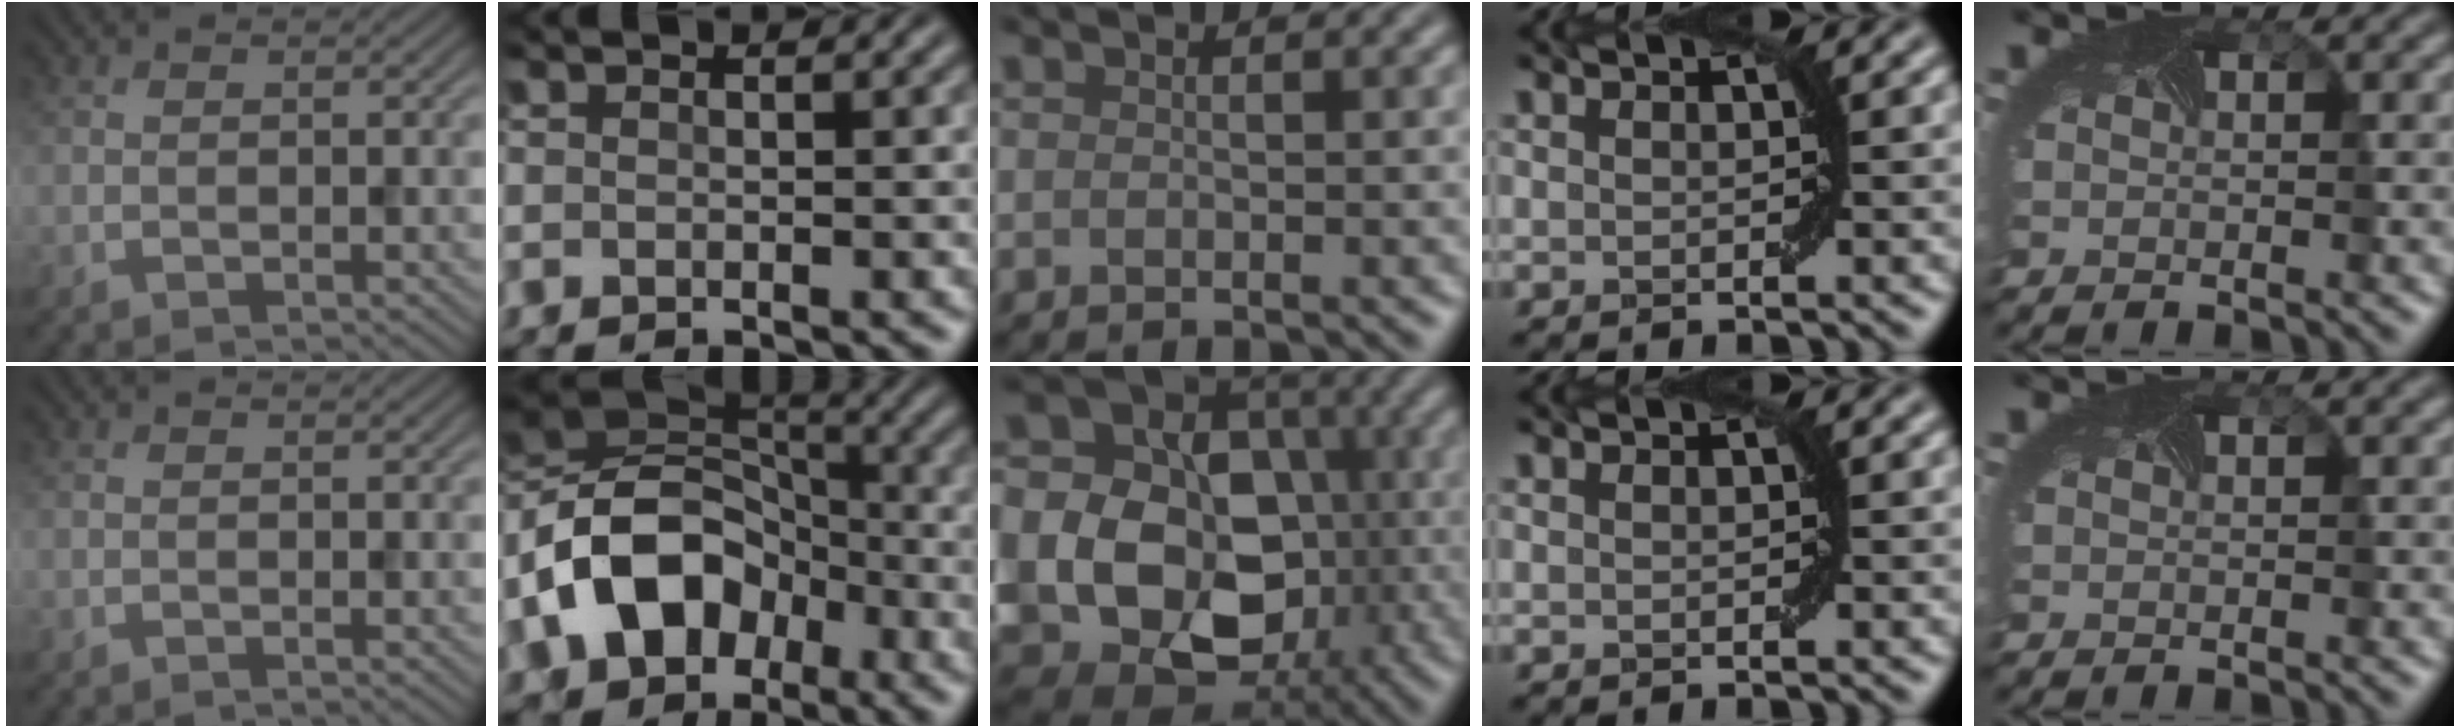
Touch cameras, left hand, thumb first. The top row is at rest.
{"index": {"total": 13.0, "force": [-4.7, 9.4, 7.6], "torque": [-0.172, -0.007, -0.094]}, "middle": {"total": 22.2, "force": [-3.2, 19.4, 10.2], "torque": [-0.209, -0.009, -0.080]}}